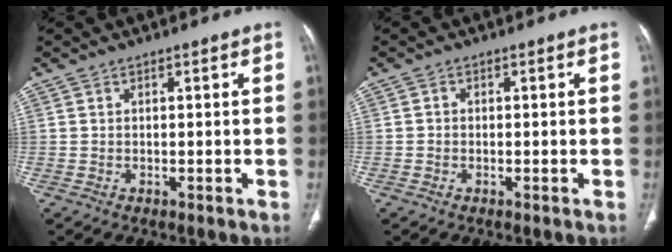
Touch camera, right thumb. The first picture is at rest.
{"total": 0.9, "force": [-0.2, 0.8, 0.3], "torque": [-0.002, 0.003, -0.006]}